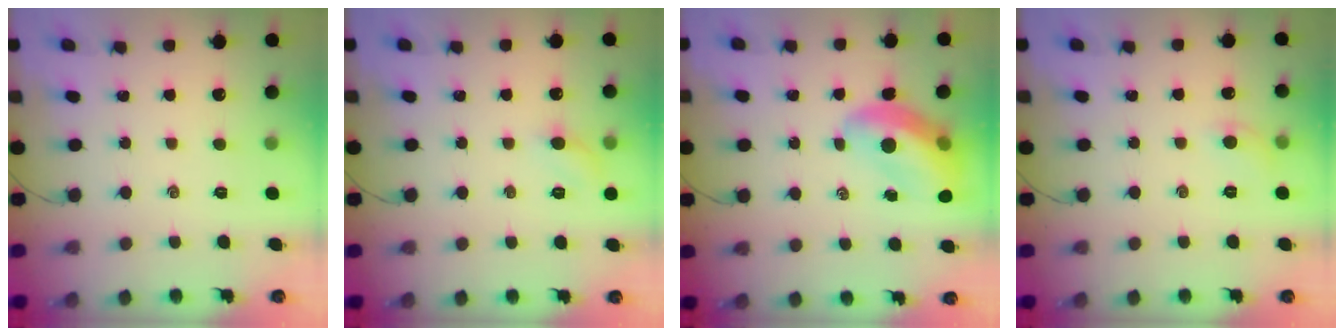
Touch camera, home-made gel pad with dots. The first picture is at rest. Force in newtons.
{"total": 4.9, "press": 4.6, "slide": 1.7}
{"total": 11.8, "press": 11.3, "slide": 3.3}
{"total": 5.3, "press": 5.0, "slide": 1.7}